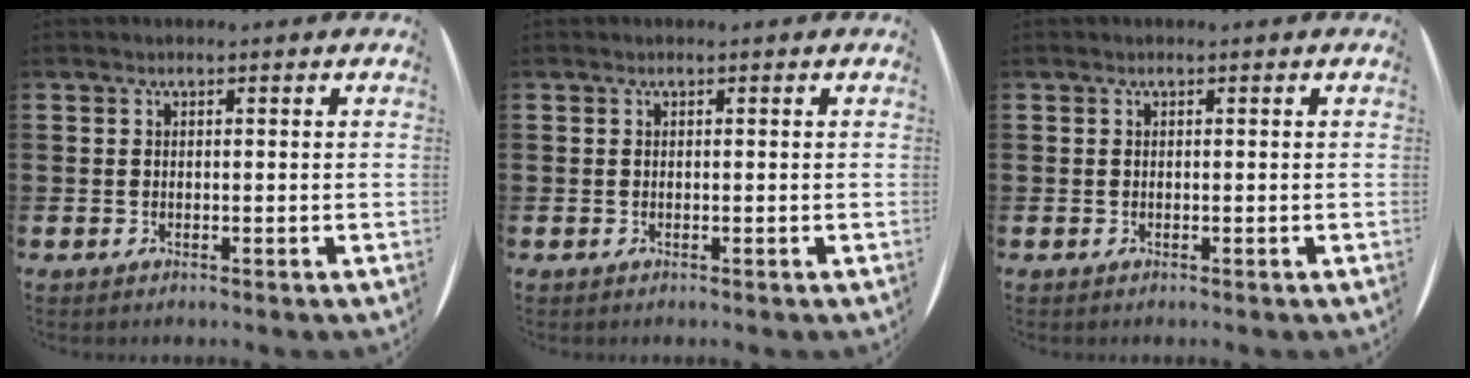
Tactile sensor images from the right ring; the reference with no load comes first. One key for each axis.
{"total": 0.0}
{"total": 0.0}